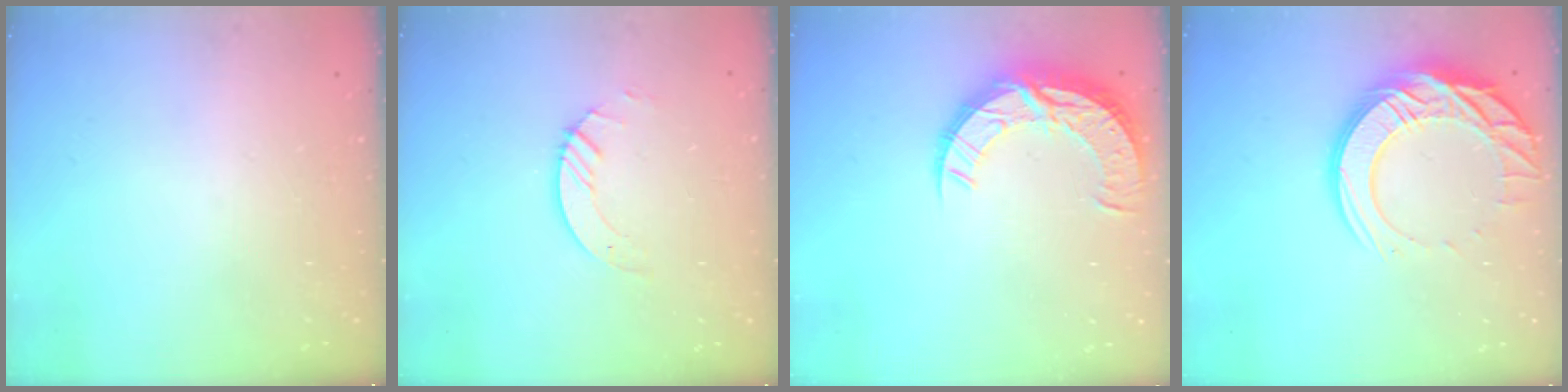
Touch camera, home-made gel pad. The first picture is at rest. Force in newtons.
{"total": 3.2, "press": 3.2, "slide": 0.2}
{"total": 13.4, "press": 13.3, "slide": 0.8}
{"total": 17.9, "press": 17.8, "slide": 1.7}